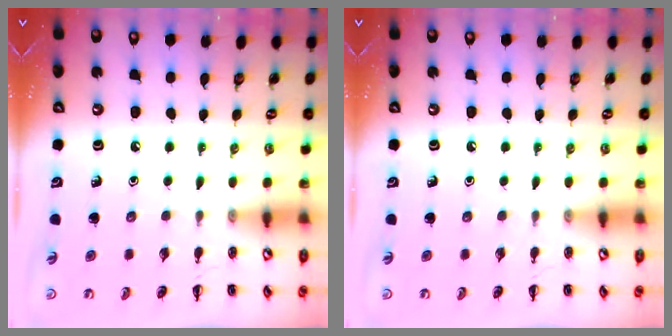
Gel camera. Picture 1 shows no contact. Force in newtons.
{"total": 0.0}